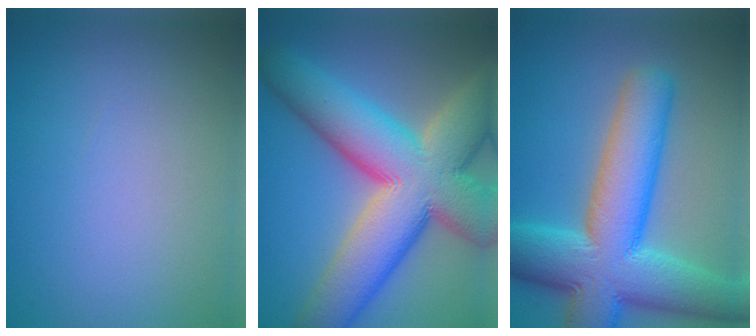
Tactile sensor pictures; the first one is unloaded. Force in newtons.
{"total": 15.3, "press": 15.3, "slide": 1.1}
{"total": 12.4, "press": 12.4, "slide": 0.6}